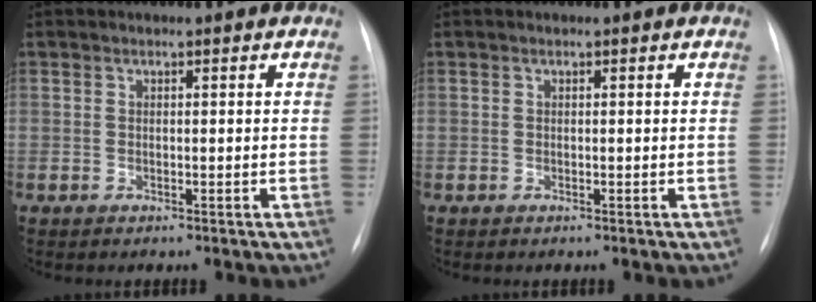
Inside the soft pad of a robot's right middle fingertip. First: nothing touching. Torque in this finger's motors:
{"motor_torque": [0.00, 0.00, 0.00, 0.00]}